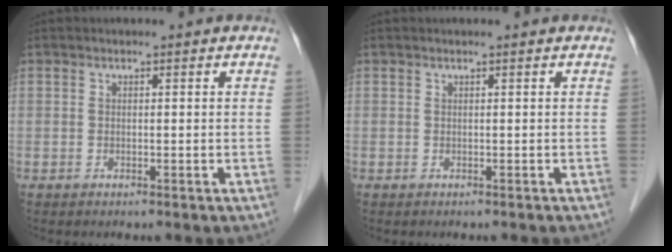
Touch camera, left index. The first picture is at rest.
{"total": 1.1, "force": [-1.0, 0.0, 0.5], "torque": [-0.010, 0.000, -0.010]}